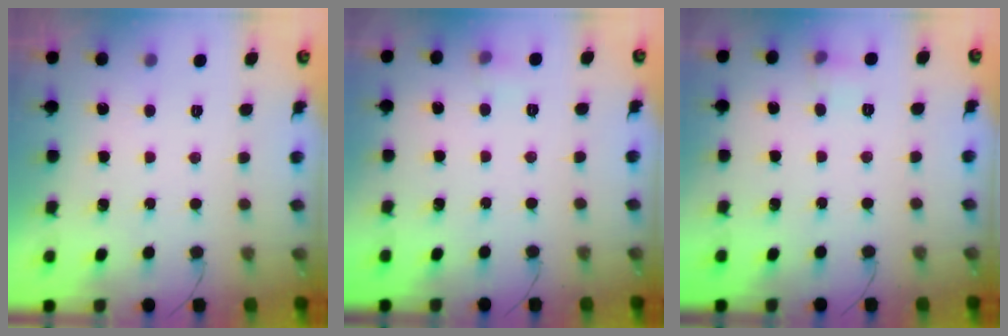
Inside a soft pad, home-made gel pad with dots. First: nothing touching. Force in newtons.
{"total": 3.6, "press": 3.4, "slide": 1.1}
{"total": 4.4, "press": 4.2, "slide": 1.2}